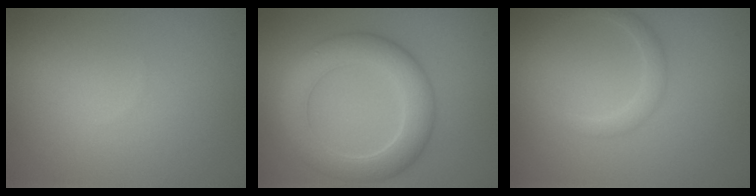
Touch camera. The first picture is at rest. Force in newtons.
{"total": 6.2, "press": 6.2, "slide": 0.3}
{"total": 1.6, "press": 1.6, "slide": 0.1}